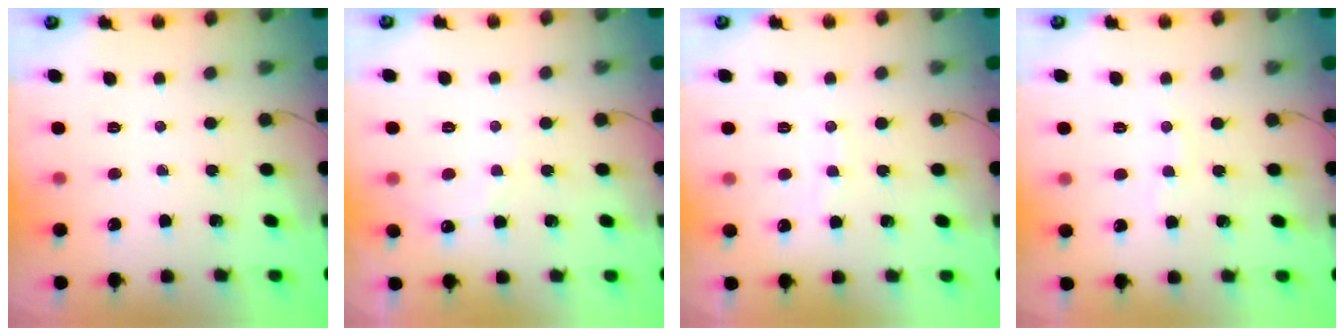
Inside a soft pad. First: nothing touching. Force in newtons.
{"total": 6.6, "press": 6.5, "slide": 1.3}
{"total": 5.9, "press": 5.8, "slide": 1.1}
{"total": 2.6, "press": 2.5, "slide": 0.8}